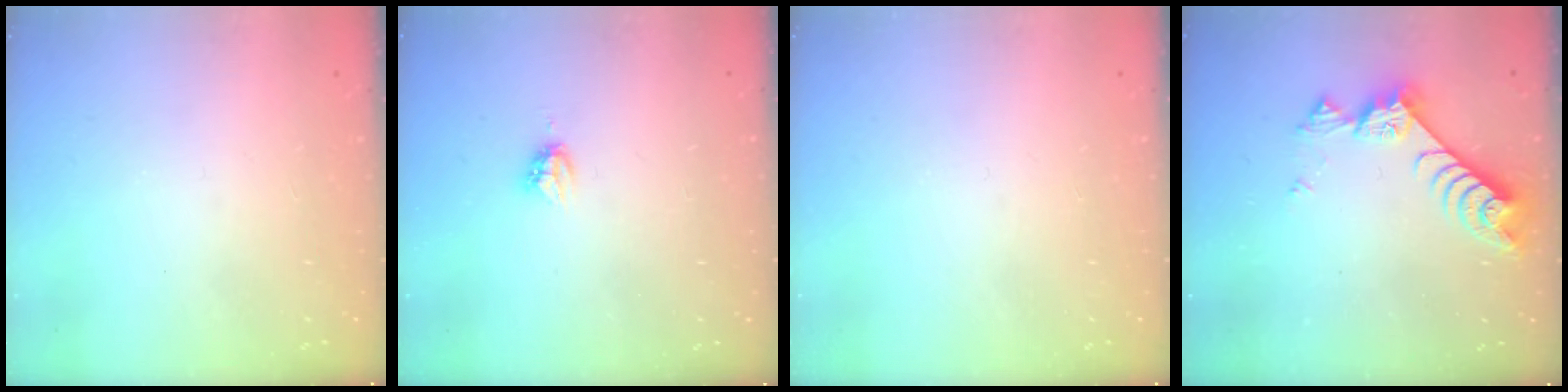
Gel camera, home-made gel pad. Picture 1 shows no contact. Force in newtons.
{"total": 4.1, "press": 4.0, "slide": 0.5}
{"total": 0.0}
{"total": 7.9, "press": 7.9, "slide": 0.6}